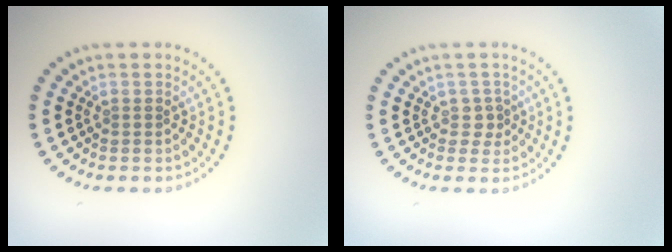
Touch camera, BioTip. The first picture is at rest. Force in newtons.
{"total": 1.2, "press": 1.0, "slide": 0.6}